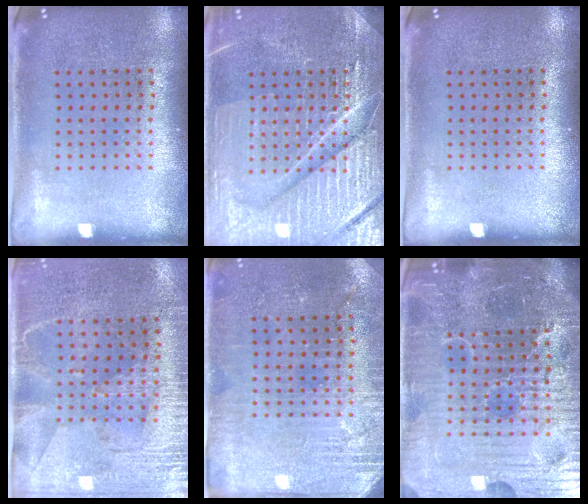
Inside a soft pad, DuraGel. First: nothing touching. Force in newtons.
{"total": 7.5, "press": 7.4, "slide": 0.9}
{"total": 0.0}
{"total": 2.9, "press": 2.6, "slide": 1.4}
{"total": 2.8, "press": 2.7, "slide": 0.6}
{"total": 6.9, "press": 6.2, "slide": 3.1}